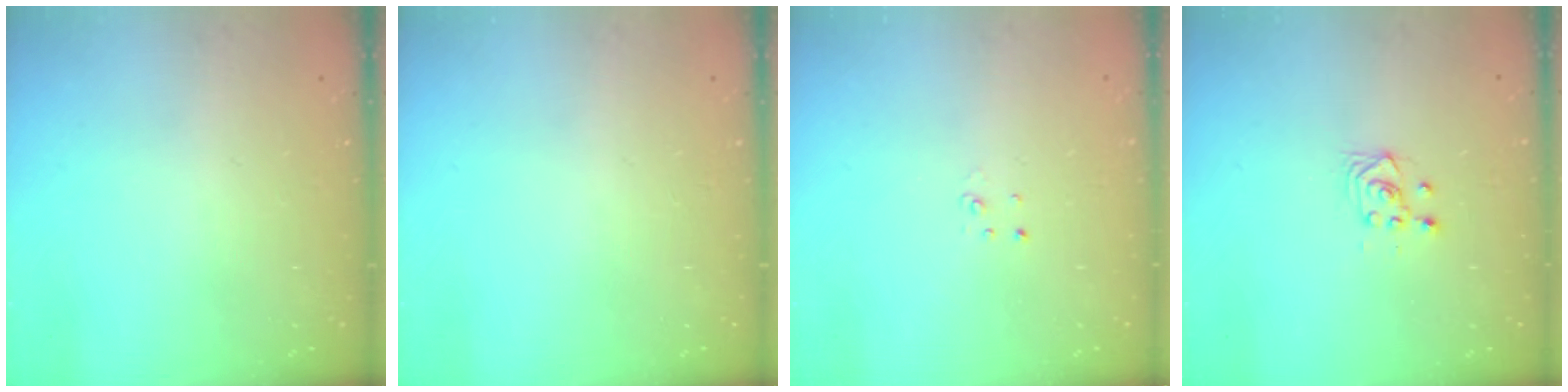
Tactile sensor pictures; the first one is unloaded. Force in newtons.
{"total": 0.0}
{"total": 2.0, "press": 2.0, "slide": 0.2}
{"total": 4.2, "press": 3.9, "slide": 1.7}